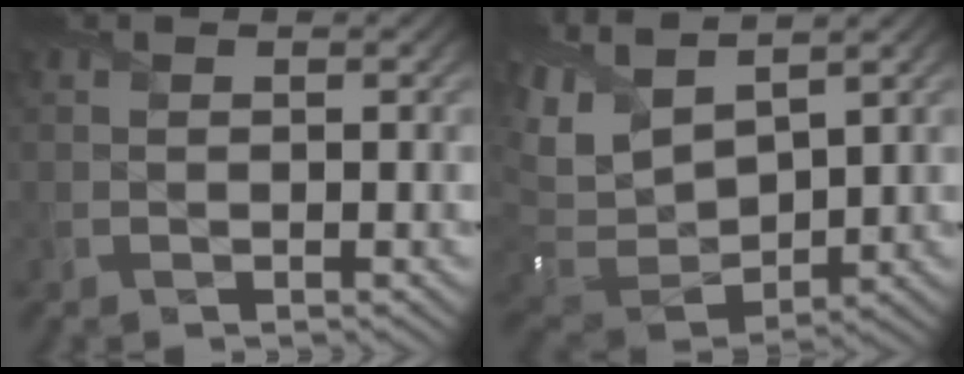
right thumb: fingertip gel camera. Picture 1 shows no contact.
{"total": 10.9, "force": [4.9, 5.7, 7.9], "torque": [-0.229, 0.013, 0.091]}